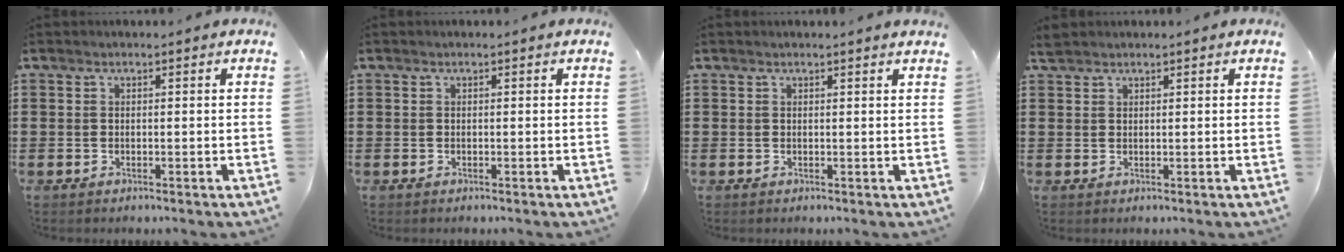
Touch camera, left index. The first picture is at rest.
{"total": 0.0}
{"total": 0.6, "force": [0.5, -0.1, 0.3], "torque": [-0.006, -0.003, 0.010]}
{"total": 1.4, "force": [1.2, 0.4, 0.5], "torque": [-0.013, 0.001, 0.024]}